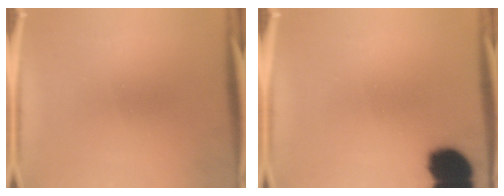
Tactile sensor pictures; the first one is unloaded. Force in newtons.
{"total": 13.5}